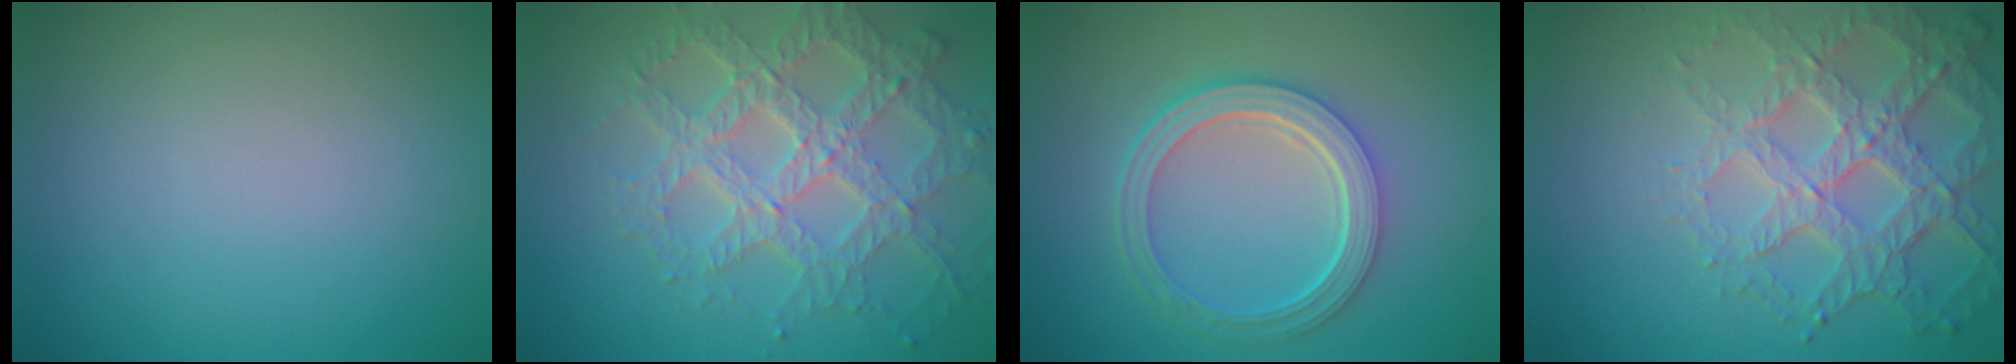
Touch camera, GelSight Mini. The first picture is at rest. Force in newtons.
{"total": 7.4, "press": 5.5, "slide": 5.0}
{"total": 5.4, "press": 4.0, "slide": 3.6}
{"total": 6.3, "press": 4.8, "slide": 4.1}